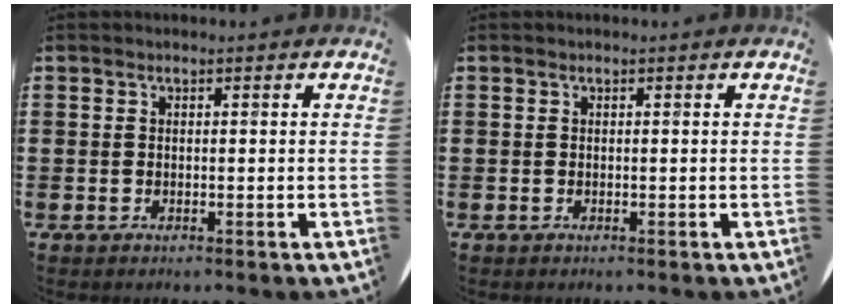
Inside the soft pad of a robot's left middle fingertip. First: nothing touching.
{"total": 0.0}